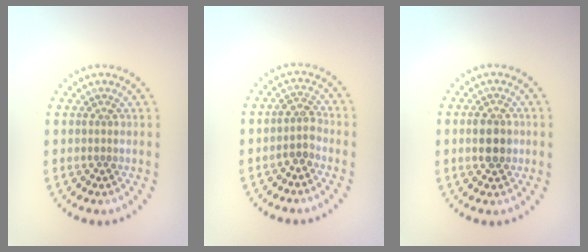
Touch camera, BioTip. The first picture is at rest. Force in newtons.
{"total": 1.9, "press": 1.6, "slide": 1.0}
{"total": 2.9, "press": 2.9, "slide": 0.2}